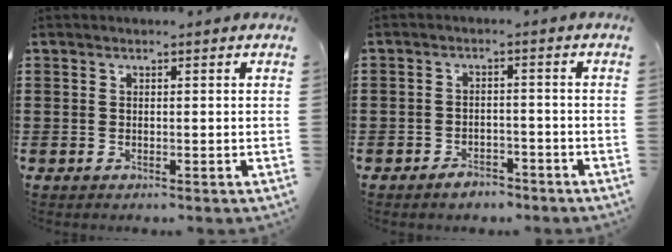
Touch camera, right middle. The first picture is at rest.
{"total": 2.5, "force": [-2.3, 0.9, 0.3], "torque": [-0.009, 0.005, -0.048]}